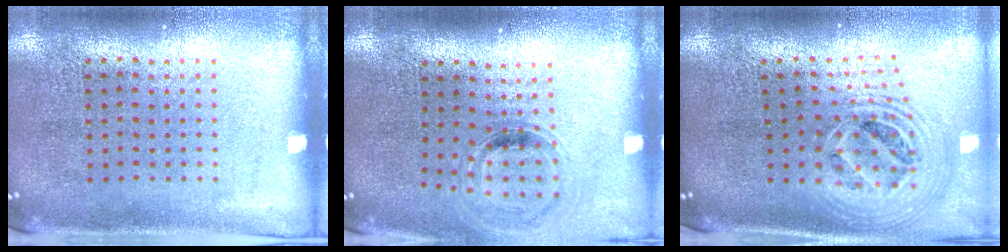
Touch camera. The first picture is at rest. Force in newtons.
{"total": 0.9, "press": 0.8, "slide": 0.2}
{"total": 2.4, "press": 1.8, "slide": 1.6}